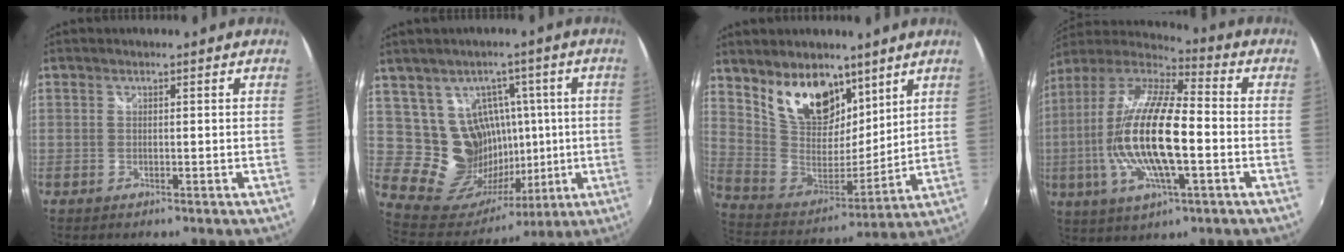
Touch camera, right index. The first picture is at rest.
{"total": 14.9, "force": [2.7, 13.5, 5.6], "torque": [-0.122, 0.011, 0.070]}
{"total": 16.4, "force": [10.2, 9.0, 9.0], "torque": [-0.179, 0.007, 0.202]}
{"total": 20.6, "force": [-2.8, 5.7, 19.5], "torque": [-0.374, -0.010, -0.061]}